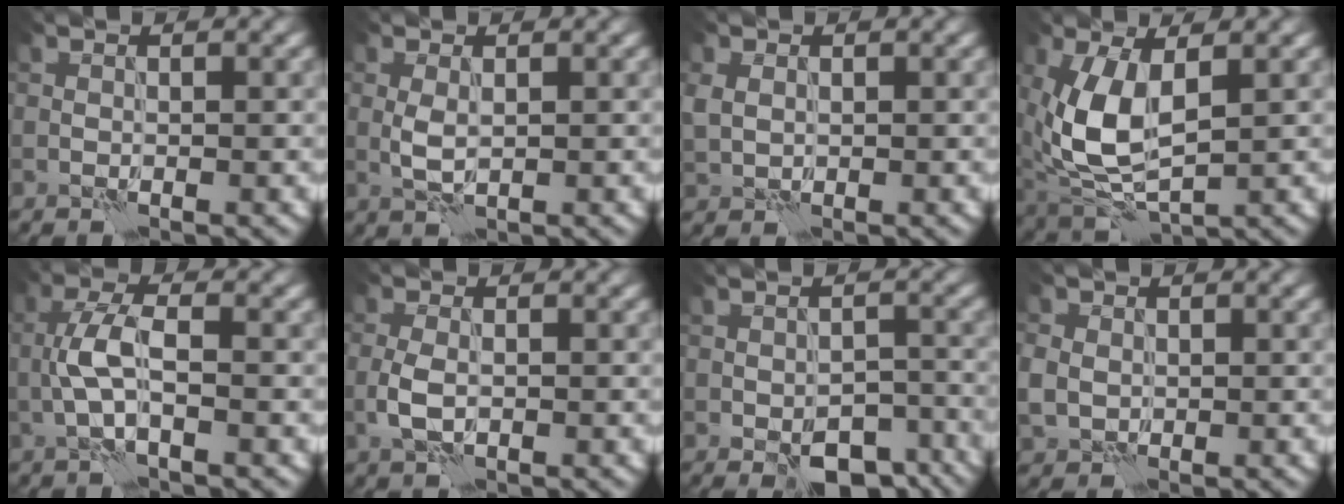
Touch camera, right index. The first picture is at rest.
{"total": 1.8, "force": [0.3, 1.0, 1.4], "torque": [-0.036, -0.003, 0.007]}
{"total": 1.8, "force": [0.5, 1.5, 0.8], "torque": [-0.023, 0.001, 0.008]}
{"total": 6.8, "force": [1.0, 3.5, 5.7], "torque": [-0.142, -0.005, 0.022]}
{"total": 3.4, "force": [-0.6, 1.1, 3.1], "torque": [-0.070, 0.008, -0.019]}
{"total": 2.3, "force": [-0.4, 1.4, 1.8], "torque": [-0.043, -0.004, -0.011]}
{"total": 6.3, "force": [-4.2, 3.3, 3.3], "torque": [-0.038, -0.011, -0.052]}
{"total": 2.7, "force": [0.3, 2.5, 1.1], "torque": [-0.025, 0.001, 0.007]}